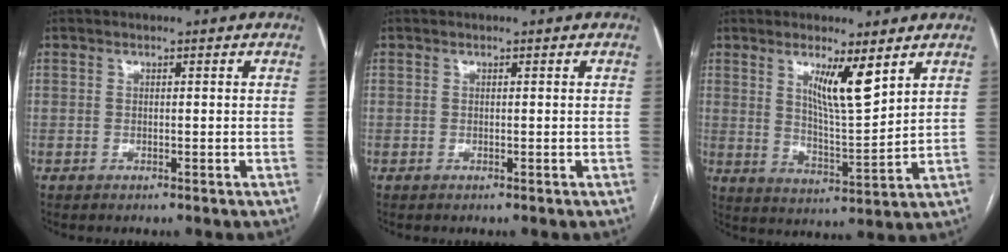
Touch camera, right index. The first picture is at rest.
{"total": 0.0}
{"total": 8.1, "force": [4.5, 0.8, 6.7], "torque": [-0.120, -0.017, 0.083]}